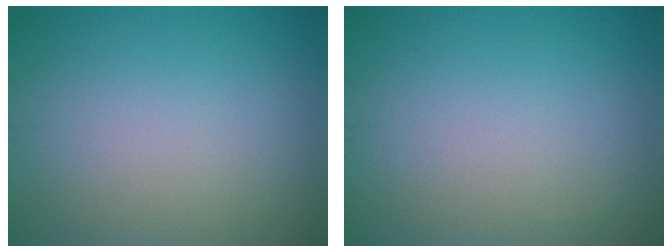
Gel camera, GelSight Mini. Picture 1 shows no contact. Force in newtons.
{"total": 0.0}